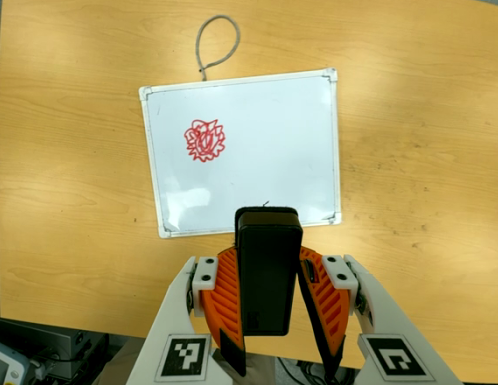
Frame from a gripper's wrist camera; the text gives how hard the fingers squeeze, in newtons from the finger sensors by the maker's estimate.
{"total": 5.2, "left": 4.7, "right": 5.8}